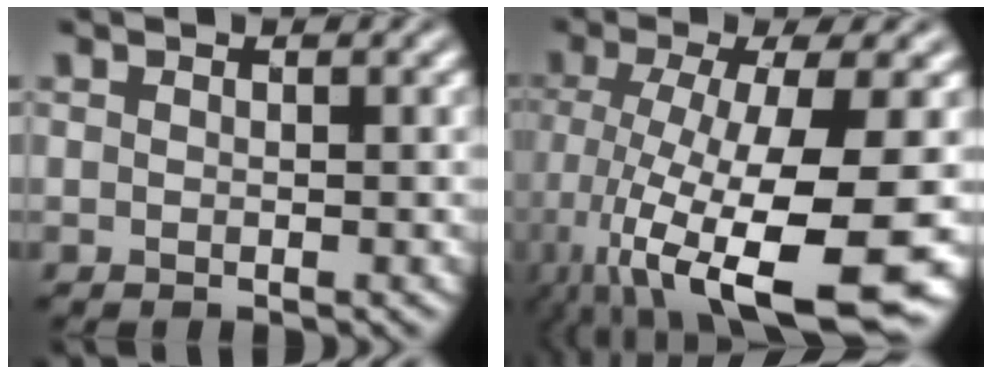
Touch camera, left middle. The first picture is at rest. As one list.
[{"total": 14.3, "force": [-5.2, 3.8, 12.8], "torque": [-0.225, -0.026, -0.067]}]